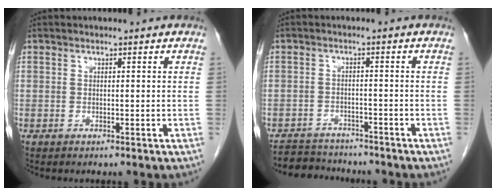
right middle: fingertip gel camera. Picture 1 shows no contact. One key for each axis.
{"total": 6.6, "fx": -6.3, "fy": 1.8, "fz": 0.7, "tx": -0.006, "ty": -0.001, "tz": -0.099}